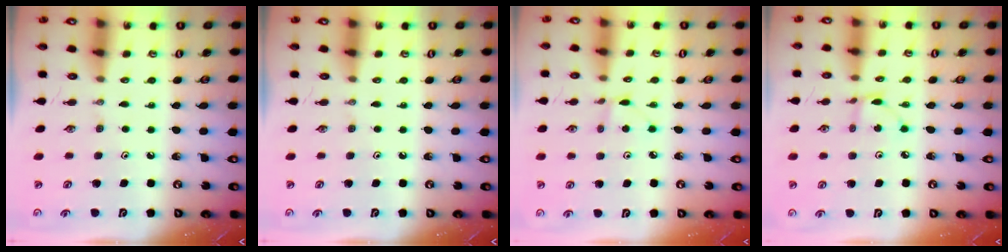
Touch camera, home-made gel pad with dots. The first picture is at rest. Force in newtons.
{"total": 0.0}
{"total": 2.9, "press": 2.9, "slide": 0.4}
{"total": 2.4, "press": 2.4, "slide": 0.3}